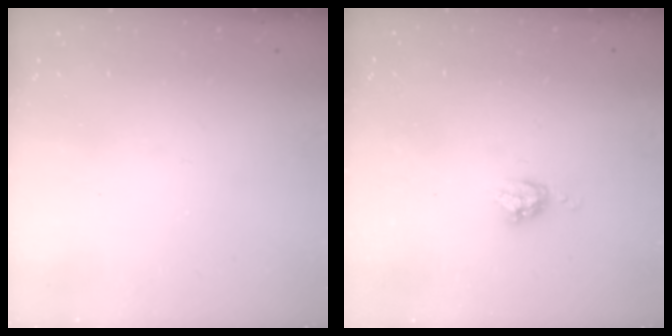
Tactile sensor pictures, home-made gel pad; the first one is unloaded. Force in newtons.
{"total": 5.6, "press": 5.6, "slide": 0.7}